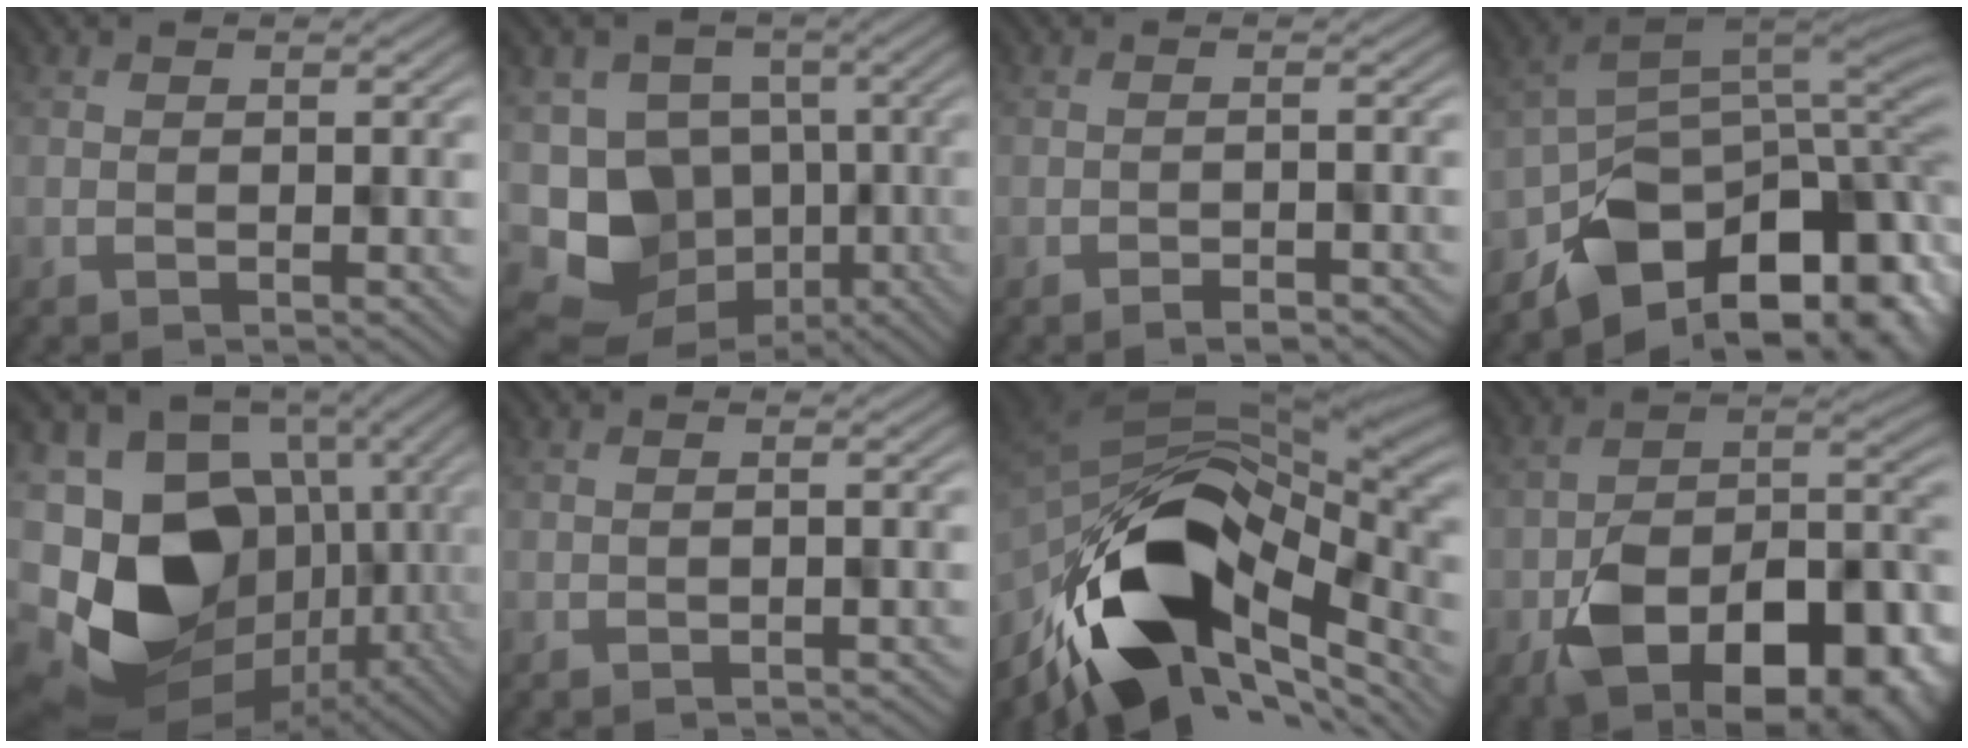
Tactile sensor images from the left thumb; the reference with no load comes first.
{"total": 11.0, "force": [-4.2, 9.8, 2.7], "torque": [-0.073, -0.034, -0.069]}
{"total": 1.3, "force": [-1.3, -0.1, -0.1], "torque": [0.004, 0.006, -0.023]}
{"total": 11.0, "force": [-6.7, 6.9, 5.3], "torque": [-0.083, -0.021, -0.112]}
{"total": 16.8, "force": [-5.0, 13.6, 8.6], "torque": [-0.187, -0.025, -0.077]}
{"total": 0.8, "force": [-0.5, -0.3, -0.6], "torque": [0.011, 0.005, -0.012]}
{"total": 16.2, "force": [-5.8, 10.1, 11.2], "torque": [-0.224, -0.026, -0.095]}
{"total": 14.5, "force": [-7.3, 8.3, 9.3], "torque": [-0.131, -0.029, -0.124]}